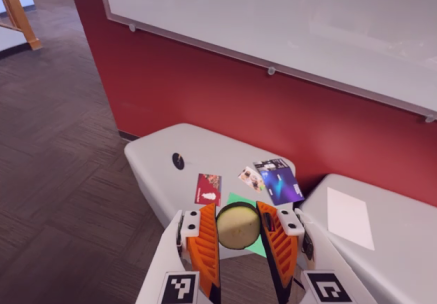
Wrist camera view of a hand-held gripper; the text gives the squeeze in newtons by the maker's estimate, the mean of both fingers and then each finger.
{"total": 12.0, "left": 13.9, "right": 10.2}